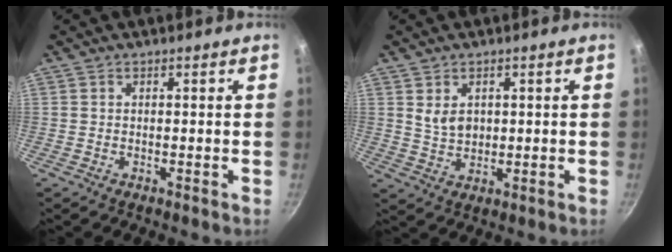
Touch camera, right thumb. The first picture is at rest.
{"total": 4.4, "force": [1.2, 3.1, 2.9], "torque": [-0.039, -0.012, 0.029]}